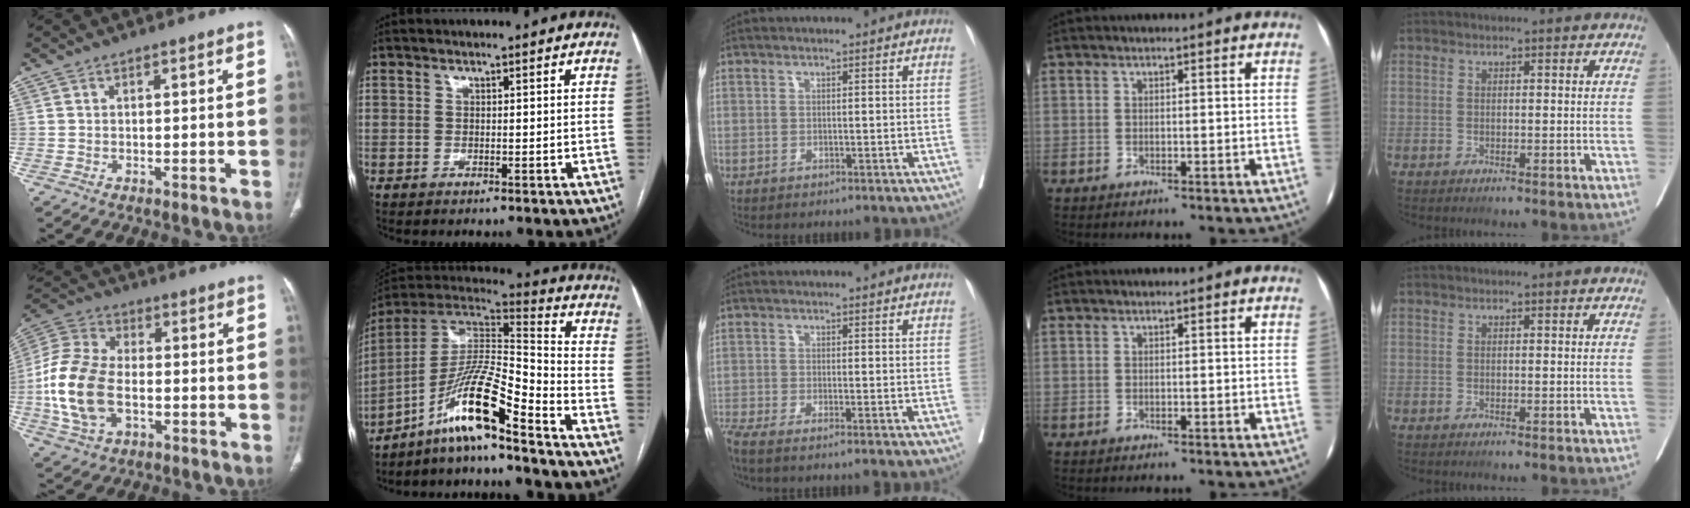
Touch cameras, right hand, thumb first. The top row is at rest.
{"thumb": {"total": 16.1, "force": [-2.8, 10.0, 12.2], "torque": [-0.261, 0.020, -0.053]}, "index": {"total": 14.4, "force": [-10.0, 0.1, 10.3], "torque": [-0.195, 0.010, -0.182]}, "middle": {"total": 4.6, "force": [-3.8, -0.5, 2.5], "torque": [-0.037, -0.003, -0.070]}}